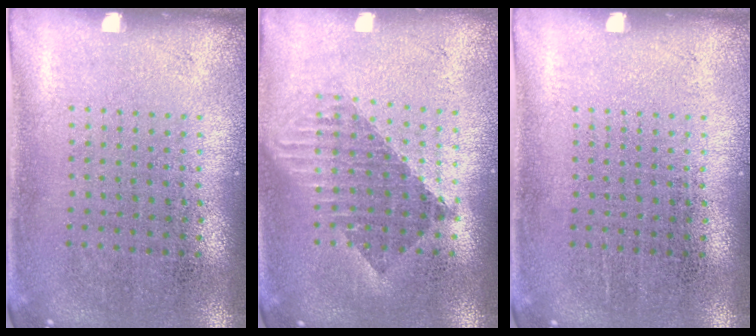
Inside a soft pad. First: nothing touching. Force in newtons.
{"total": 1.7, "press": 1.4, "slide": 1.0}
{"total": 0.0}